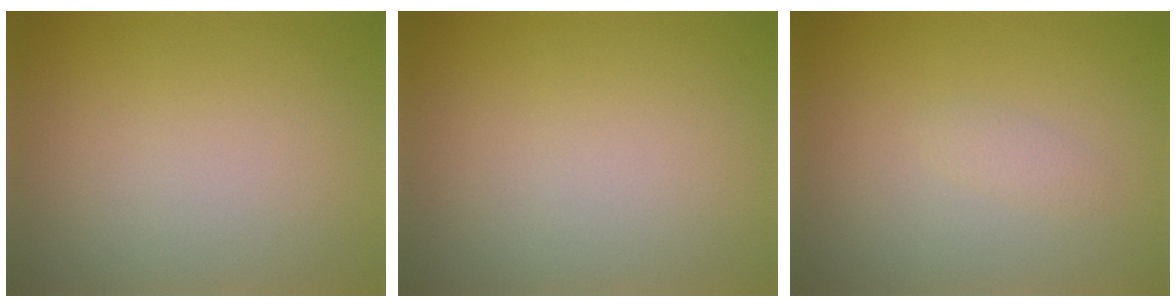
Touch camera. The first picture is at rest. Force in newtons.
{"total": 0.0}
{"total": 0.8, "press": 0.8, "slide": 0.1}